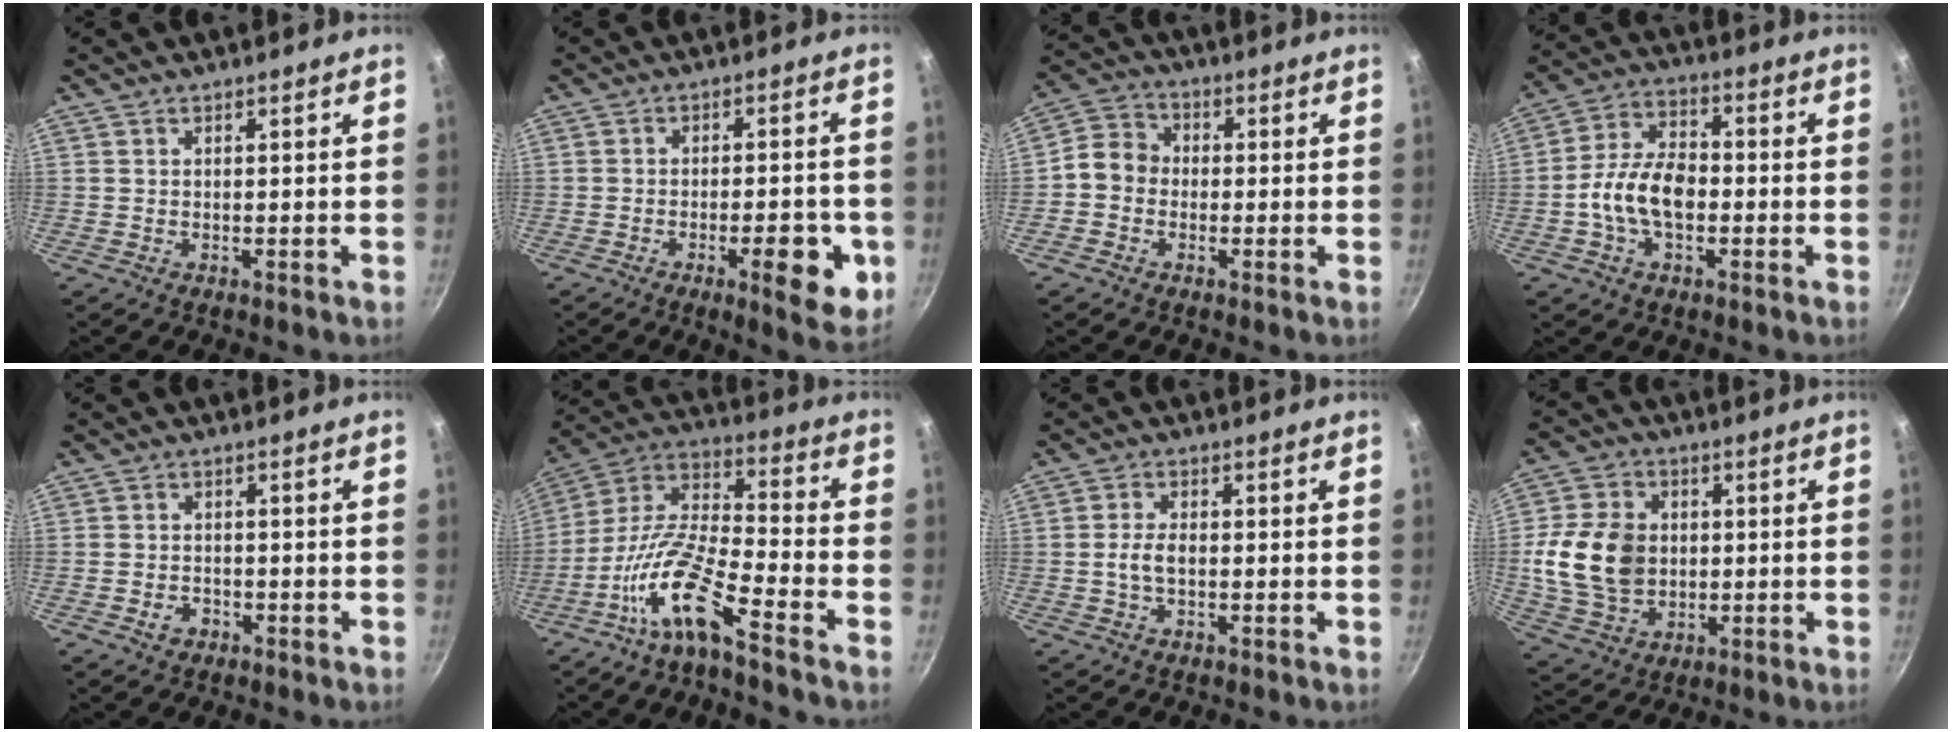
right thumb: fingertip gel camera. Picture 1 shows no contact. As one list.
[{"total": 10.3, "force": [-3.4, 3.4, 9.1], "torque": [-0.096, 0.008, -0.044]}, {"total": 5.9, "force": [-1.0, 5.1, 2.9], "torque": [-0.030, 0.017, -0.041]}, {"total": 11.0, "force": [-2.2, 6.7, 8.4], "torque": [-0.136, 0.034, -0.052]}, {"total": 2.7, "force": [-1.4, 2.0, 1.1], "torque": [-0.014, 0.017, -0.022]}, {"total": 13.7, "force": [-8.4, 2.6, 10.5], "torque": [-0.213, 0.069, -0.181]}, {"total": 2.3, "force": [-0.4, 1.5, 1.7], "torque": [-0.029, 0.011, -0.009]}, {"total": 14.7, "force": [0.5, 11.3, 9.4], "torque": [-0.160, 0.004, 0.015]}]